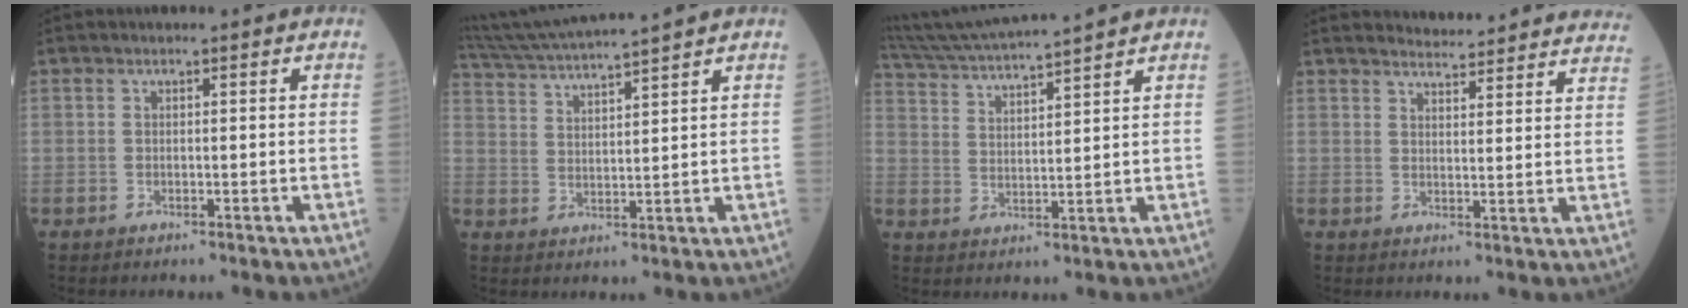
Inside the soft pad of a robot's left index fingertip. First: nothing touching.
{"total": 12.6, "force": [11.4, -1.7, 5.1], "torque": [-0.102, 0.010, 0.190]}
{"total": 13.2, "force": [12.1, -1.5, 5.1], "torque": [-0.105, 0.013, 0.203]}
{"total": 18.0, "force": [17.5, 1.9, 3.8], "torque": [-0.040, -0.047, 0.192]}